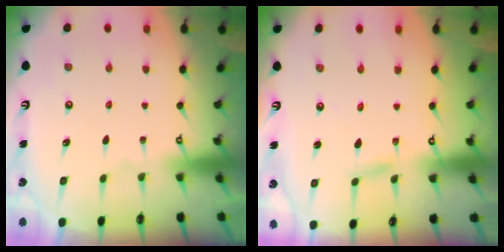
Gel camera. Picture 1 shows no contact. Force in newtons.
{"total": 2.3, "press": 2.3, "slide": 0.2}